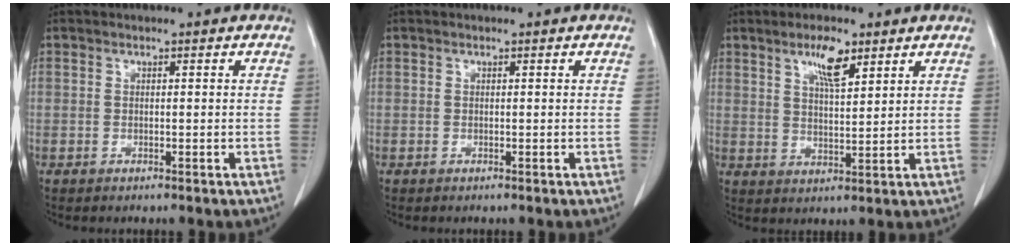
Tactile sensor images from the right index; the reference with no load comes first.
{"total": 0.0}
{"total": 5.7, "force": [3.5, 1.3, 4.3], "torque": [-0.081, 0.000, 0.060]}